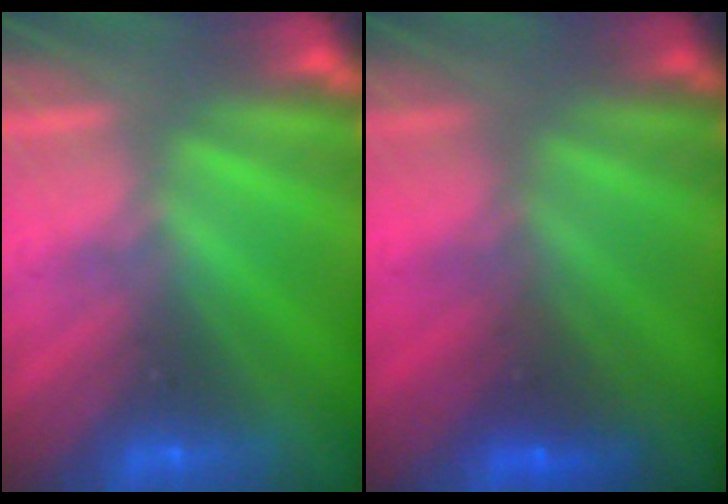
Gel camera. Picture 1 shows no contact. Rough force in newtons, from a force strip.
{"total": 1.5}